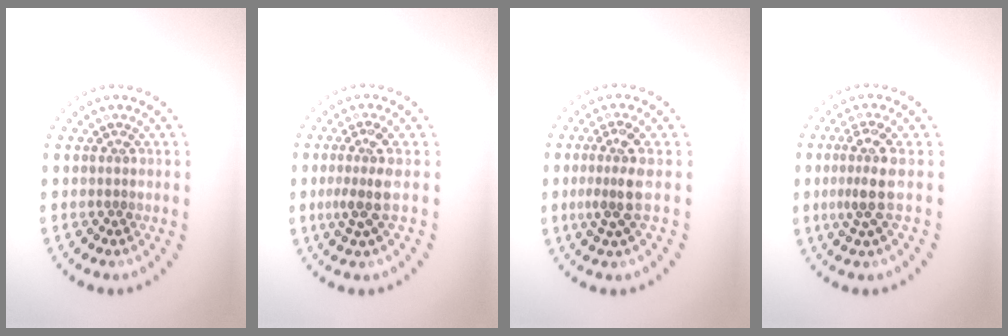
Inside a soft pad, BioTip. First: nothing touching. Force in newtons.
{"total": 2.7, "press": 2.0, "slide": 1.8}
{"total": 2.9, "press": 2.2, "slide": 1.9}
{"total": 2.9, "press": 2.3, "slide": 1.7}